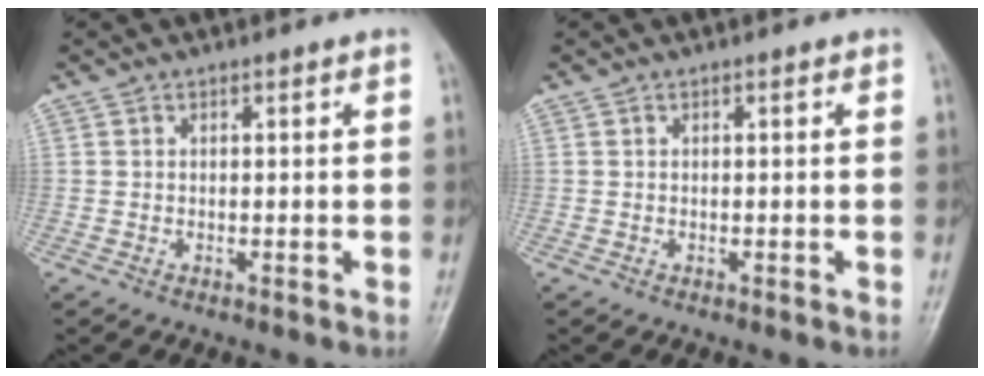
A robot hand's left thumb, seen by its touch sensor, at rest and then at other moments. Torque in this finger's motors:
{"motor_torque": [-0.07, -0.01, -0.12, -0.01, 0.00]}